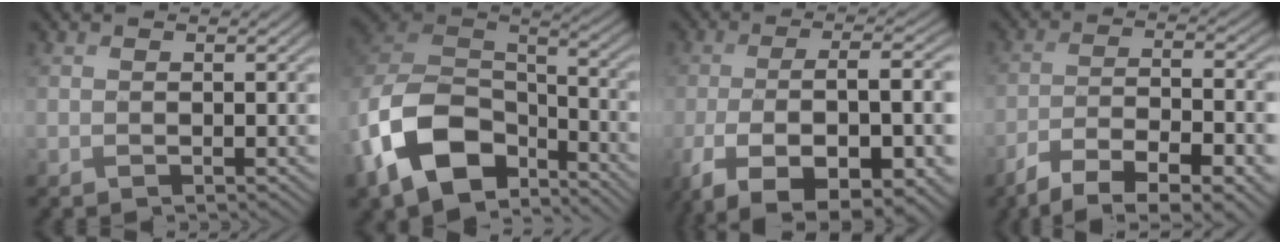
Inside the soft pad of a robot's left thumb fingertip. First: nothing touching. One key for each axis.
{"total": 15.6, "fx": -7.6, "fy": 10.6, "fz": 8.6, "tx": -0.219, "ty": -0.042, "tz": -0.133}
{"total": 13.7, "fx": -6.3, "fy": 4.8, "fz": 11.2, "tx": -0.193, "ty": -0.019, "tz": -0.096}
{"total": 11.4, "fx": -7.9, "fy": 2.8, "fz": 7.7, "tx": -0.127, "ty": -0.009, "tz": -0.134}